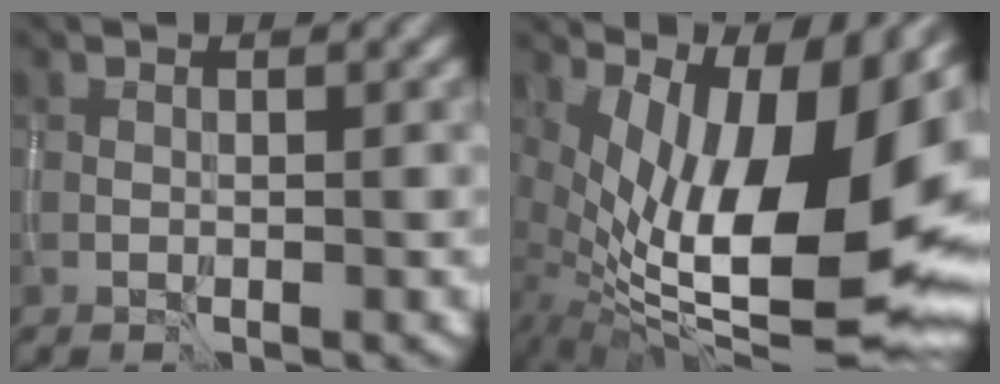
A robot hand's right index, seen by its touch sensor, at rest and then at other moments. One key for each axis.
{"total": 15.8, "fx": 2.1, "fy": 6.4, "fz": 14.3, "tx": -0.224, "ty": 0.008, "tz": 0.041}